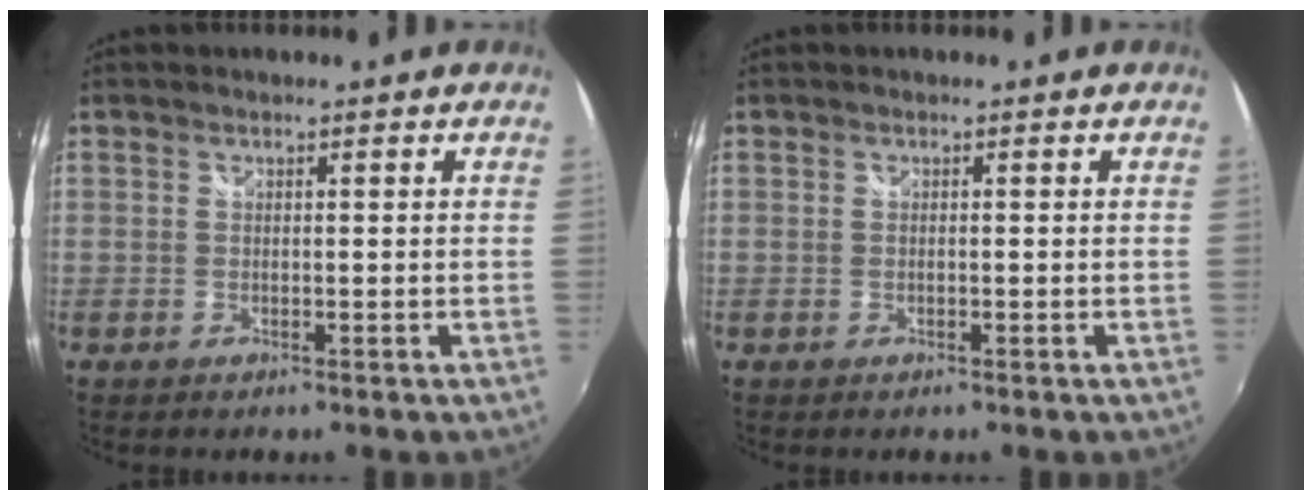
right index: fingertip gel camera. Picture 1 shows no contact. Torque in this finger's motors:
{"motor_torque": [-0.03, 0.02, 0.00, 0.01]}